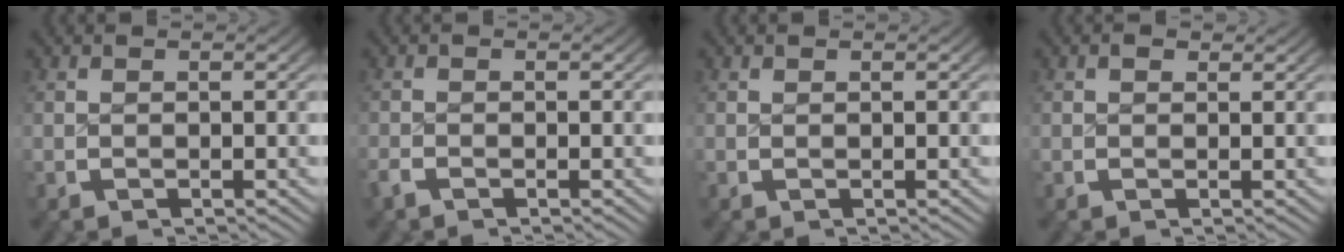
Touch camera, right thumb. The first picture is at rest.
{"total": 1.1, "force": [-0.9, 0.5, 0.3], "torque": [-0.007, -0.002, -0.022]}
{"total": 0.0}
{"total": 1.2, "force": [0.9, 0.6, 0.4], "torque": [-0.002, -0.001, 0.013]}